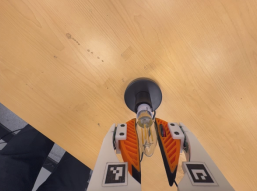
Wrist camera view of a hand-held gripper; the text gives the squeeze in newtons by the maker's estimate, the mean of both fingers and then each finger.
{"total": 12.0, "left": 11.4, "right": 12.7}